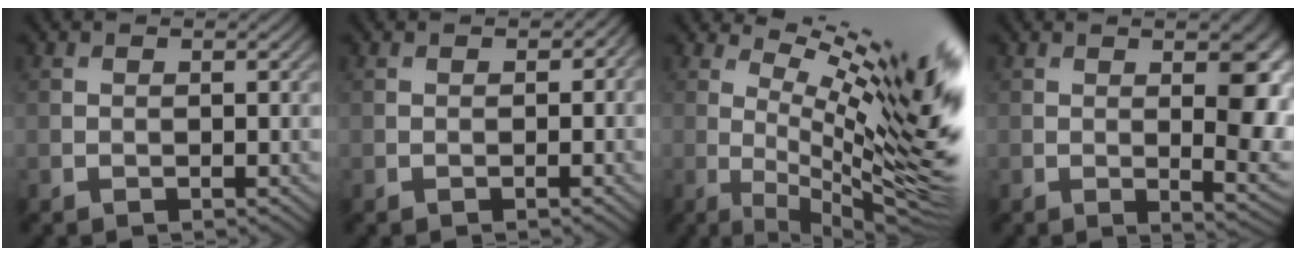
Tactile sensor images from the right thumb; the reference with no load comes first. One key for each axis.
{"total": 1.2, "fx": 0.0, "fy": 1.1, "fz": 0.6, "tx": -0.007, "ty": -0.007, "tz": -0.001}
{"total": 17.2, "fx": 4.9, "fy": 4.0, "fz": 16.0, "tx": -0.219, "ty": 0.004, "tz": 0.098}
{"total": 8.9, "fx": 1.2, "fy": 3.1, "fz": 8.2, "tx": -0.108, "ty": -0.009, "tz": 0.022}